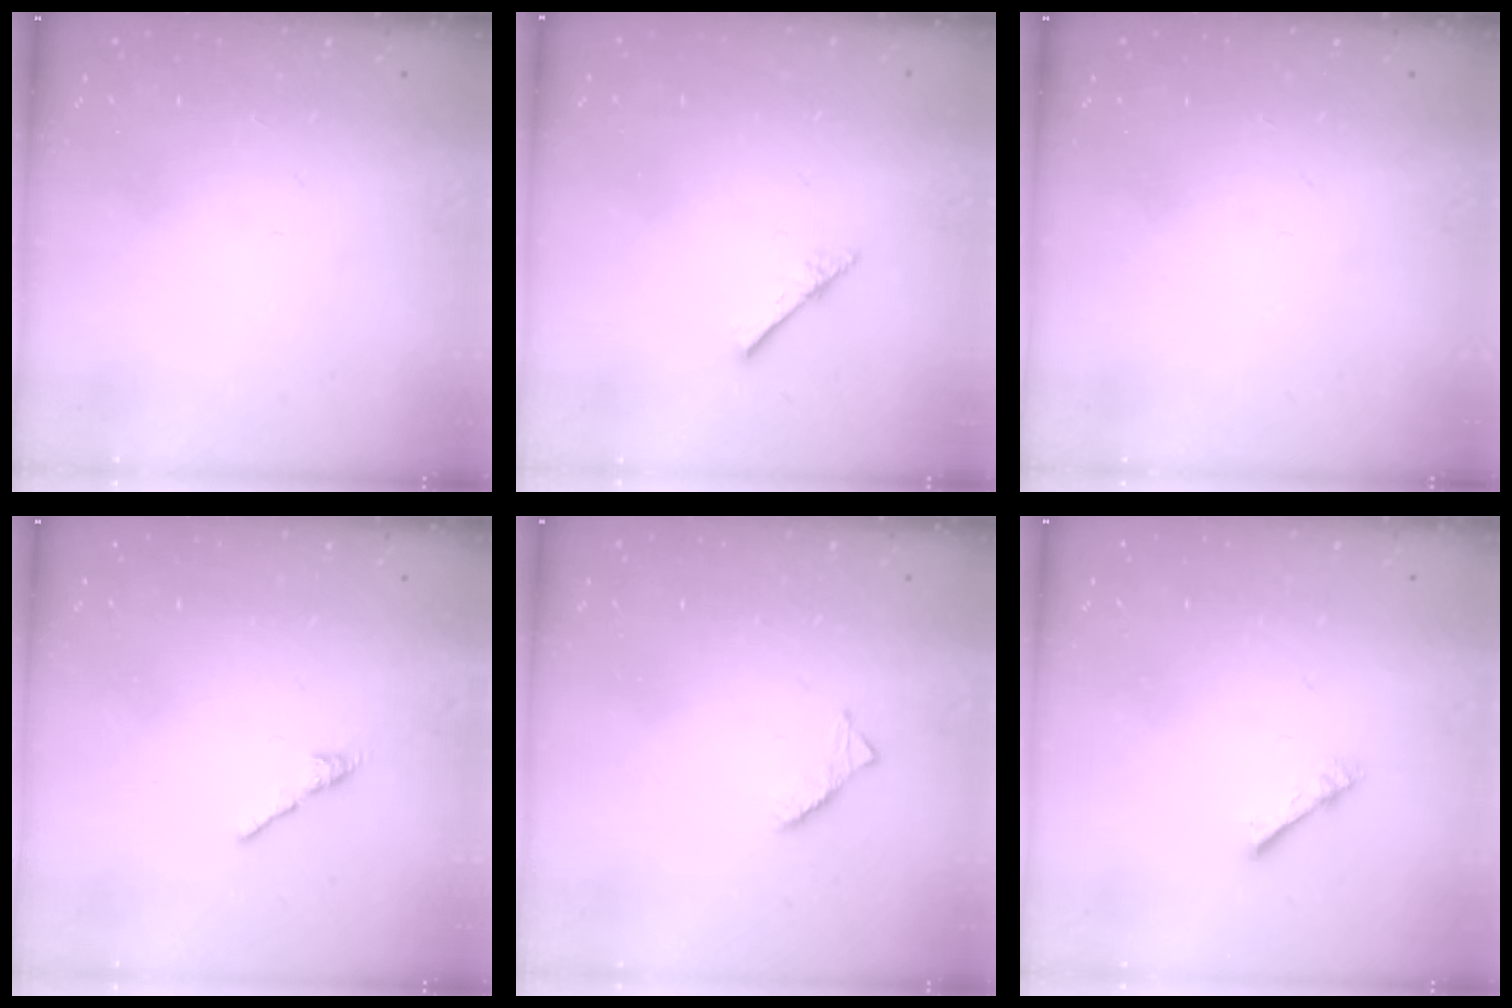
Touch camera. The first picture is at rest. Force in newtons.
{"total": 2.3, "press": 2.3, "slide": 0.2}
{"total": 0.0}
{"total": 2.7, "press": 2.7, "slide": 0.7}
{"total": 2.6, "press": 2.6, "slide": 0.4}
{"total": 2.4, "press": 2.4, "slide": 0.2}